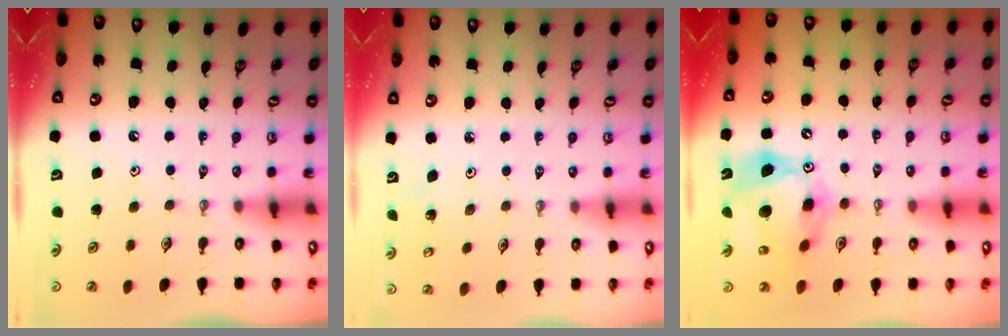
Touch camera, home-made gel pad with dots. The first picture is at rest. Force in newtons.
{"total": 2.3, "press": 2.3, "slide": 0.1}
{"total": 15.7, "press": 15.6, "slide": 1.6}